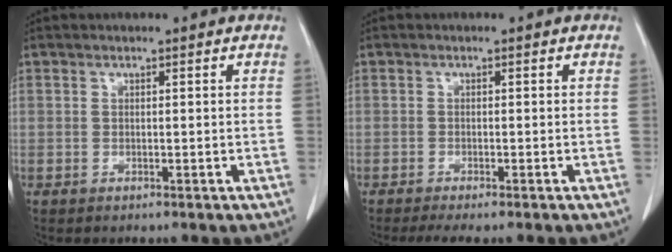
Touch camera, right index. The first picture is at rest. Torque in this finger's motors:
{"motor_torque": [0.47, -0.48, 0.18, 0.05]}